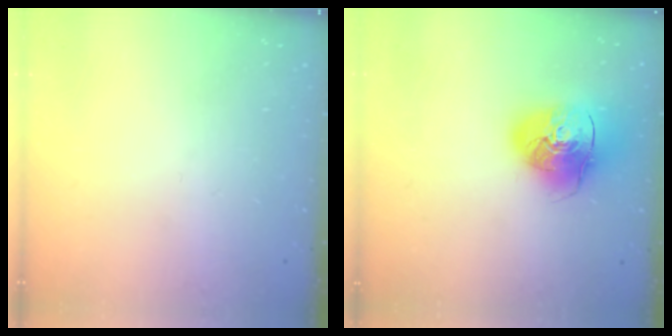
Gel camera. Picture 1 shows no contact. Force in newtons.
{"total": 15.6, "press": 15.4, "slide": 2.2}